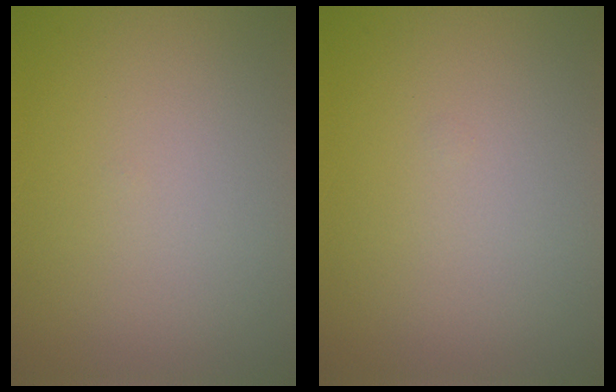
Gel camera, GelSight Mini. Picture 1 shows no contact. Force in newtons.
{"total": 0.0}